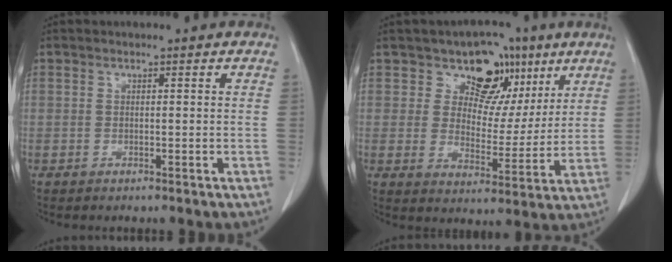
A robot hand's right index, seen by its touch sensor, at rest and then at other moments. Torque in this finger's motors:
{"motor_torque": [0.24, 0.23, 0.06, 0.04]}